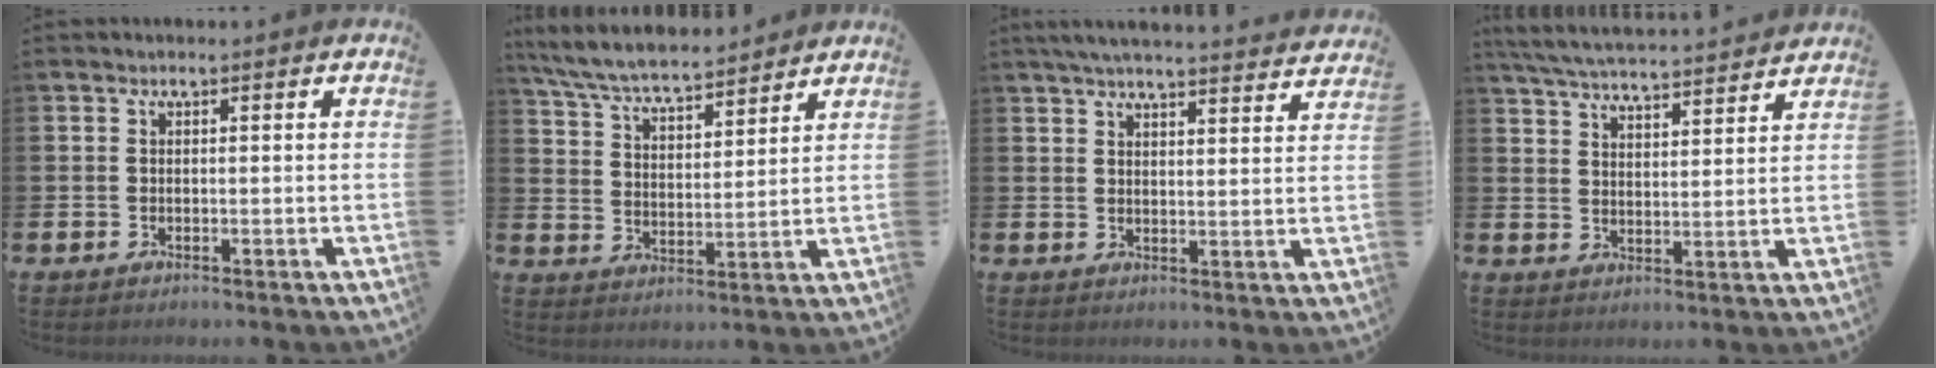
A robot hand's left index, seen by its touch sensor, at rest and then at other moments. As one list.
[{"total": 7.0, "force": [6.7, 1.0, 1.9], "torque": [-0.068, -0.037, 0.119]}, {"total": 5.1, "force": [4.9, 0.1, 1.2], "torque": [-0.032, -0.026, 0.088]}, {"total": 6.1, "force": [6.0, 0.3, 1.1], "torque": [-0.044, -0.038, 0.105]}]